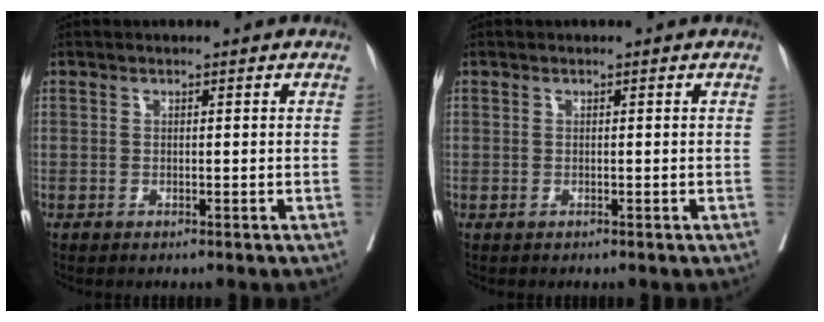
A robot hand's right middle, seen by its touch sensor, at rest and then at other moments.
{"total": 0.0}